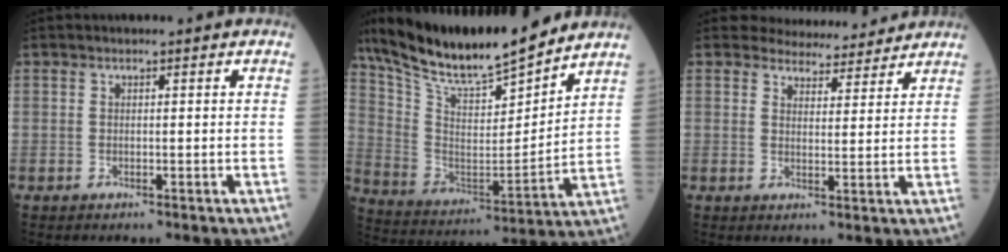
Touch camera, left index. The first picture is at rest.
{"total": 20.7, "force": [17.9, 2.7, 10.1], "torque": [-0.188, -0.001, 0.312]}
{"total": 7.0, "force": [6.7, 2.0, 0.4], "torque": [-0.001, 0.001, 0.082]}